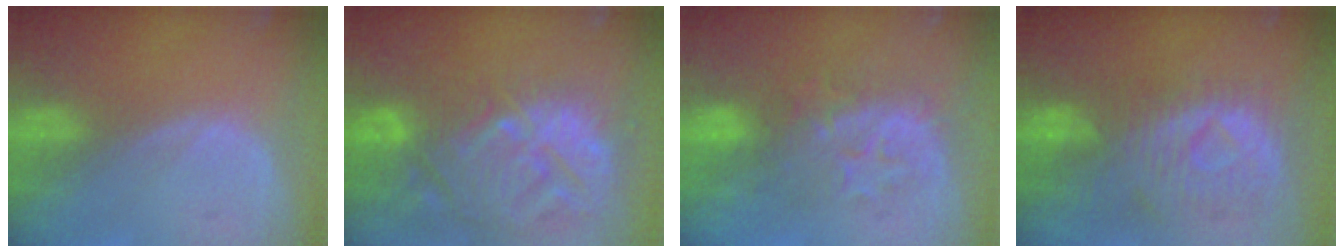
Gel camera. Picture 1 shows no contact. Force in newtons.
{"total": 14.8, "press": 12.7, "slide": 7.6}
{"total": 8.1, "press": 7.9, "slide": 1.7}
{"total": 10.2, "press": 9.3, "slide": 4.2}